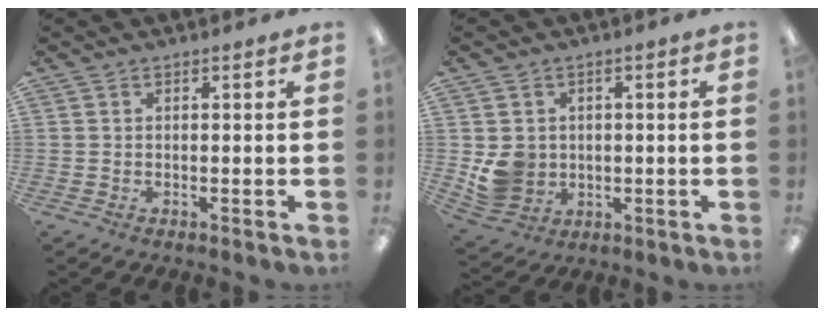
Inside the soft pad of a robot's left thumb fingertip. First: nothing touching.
{"total": 7.4, "force": [0.4, 7.0, 2.4], "torque": [-0.046, 0.005, 0.016]}